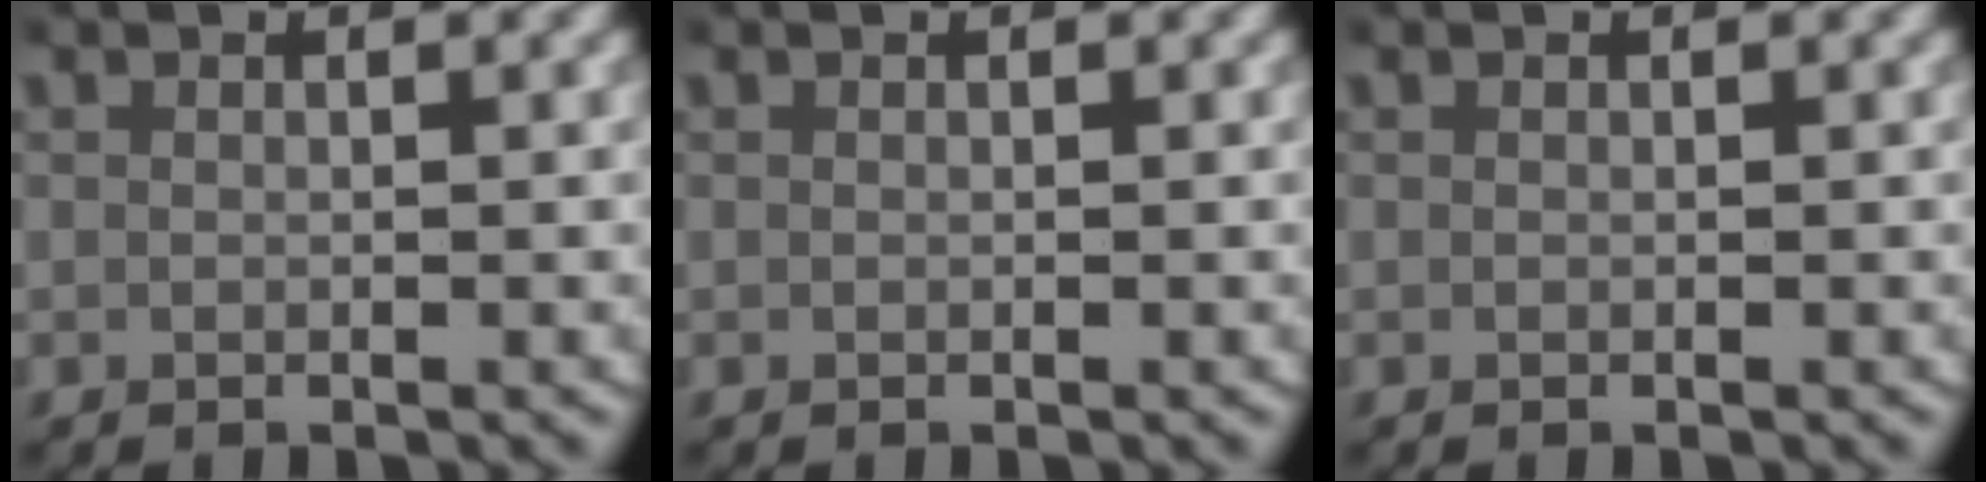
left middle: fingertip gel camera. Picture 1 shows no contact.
{"total": 0.0}
{"total": 0.0}